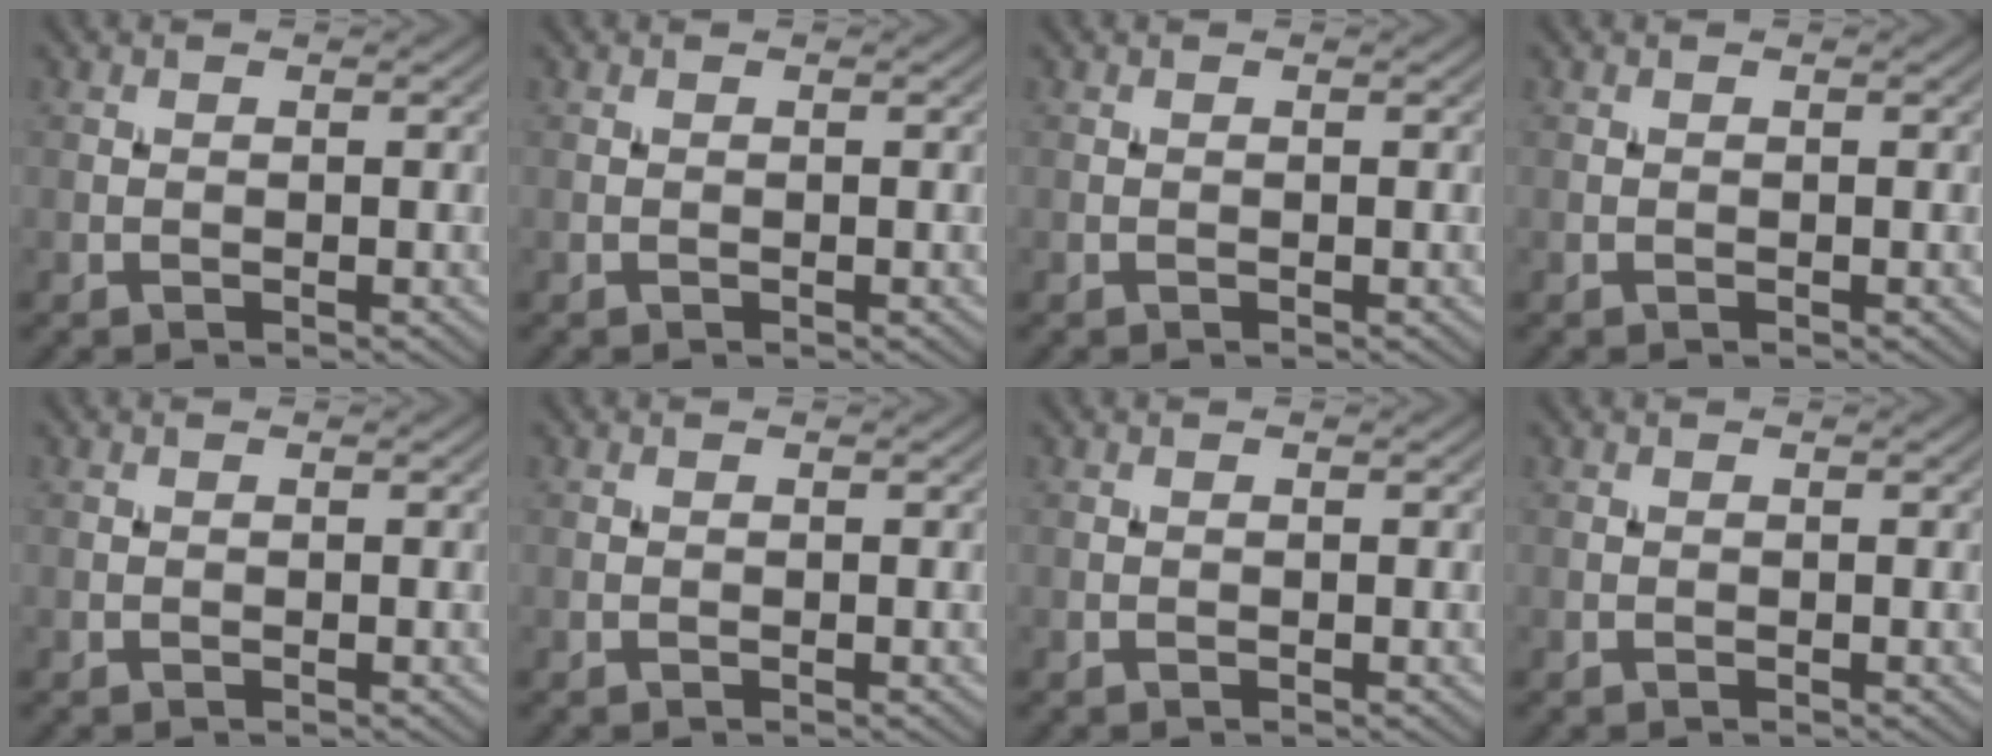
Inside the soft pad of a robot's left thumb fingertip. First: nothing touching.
{"total": 0.0}
{"total": 0.0}
{"total": 0.0}
{"total": 0.0}
{"total": 0.0}
{"total": 0.0}
{"total": 0.0}